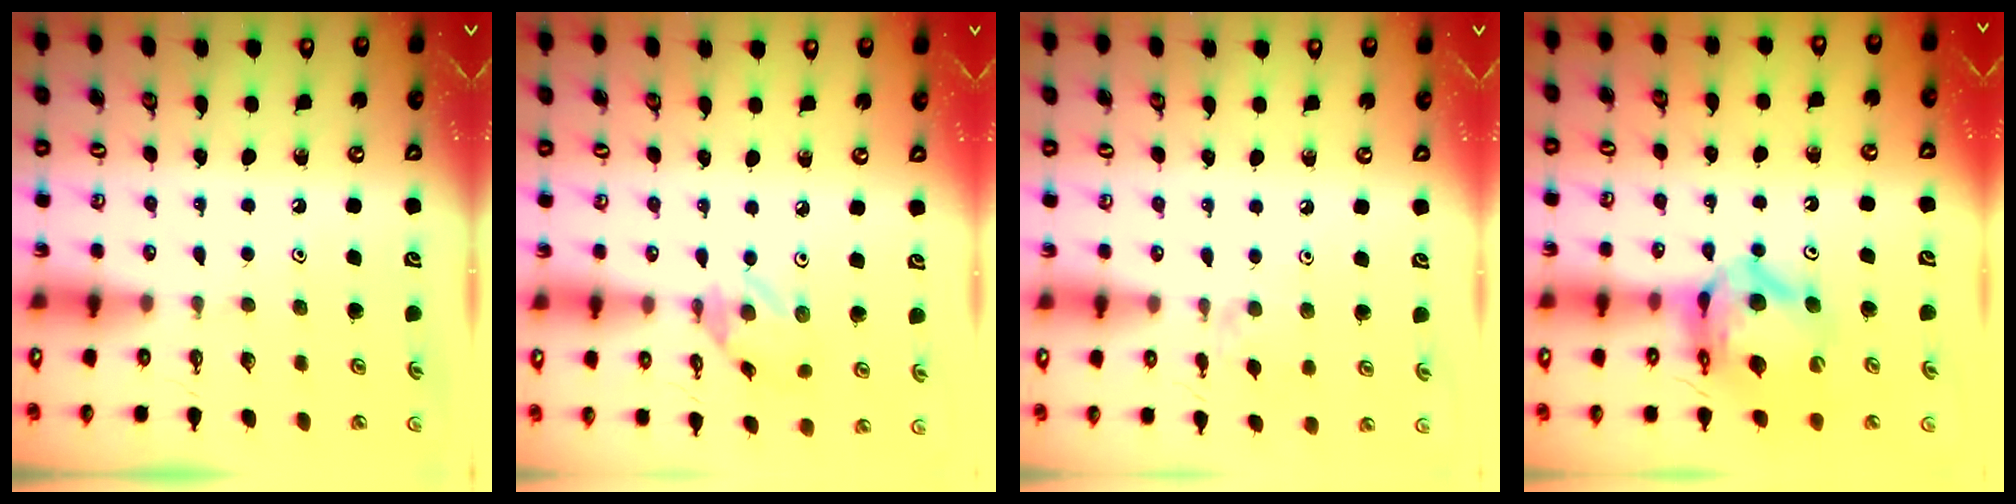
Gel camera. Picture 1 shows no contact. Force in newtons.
{"total": 4.0, "press": 4.0, "slide": 0.2}
{"total": 2.6, "press": 2.6, "slide": 0.5}
{"total": 13.2, "press": 13.2, "slide": 1.2}